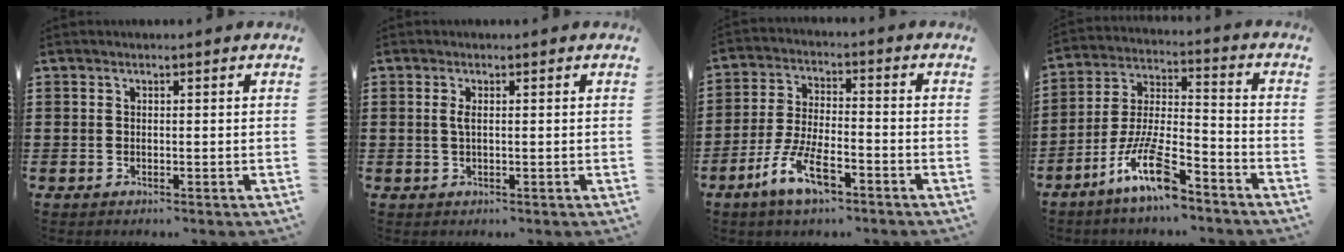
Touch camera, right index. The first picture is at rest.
{"total": 1.3, "force": [0.2, 0.3, 1.3], "torque": [-0.025, 0.001, 0.002]}
{"total": 8.6, "force": [-5.1, 2.8, 6.3], "torque": [-0.141, 0.000, -0.095]}
{"total": 11.9, "force": [-7.9, 2.7, 8.4], "torque": [-0.183, 0.006, -0.155]}